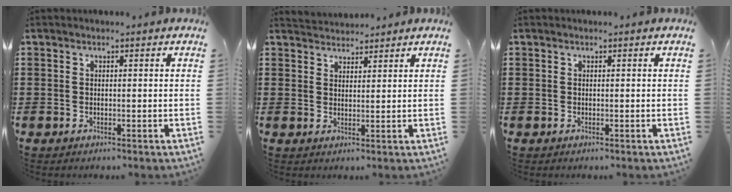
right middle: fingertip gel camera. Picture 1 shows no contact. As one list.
[{"total": 2.6, "force": [2.5, 0.1, -0.6], "torque": [0.003, -0.005, 0.050]}, {"total": 0.0}]